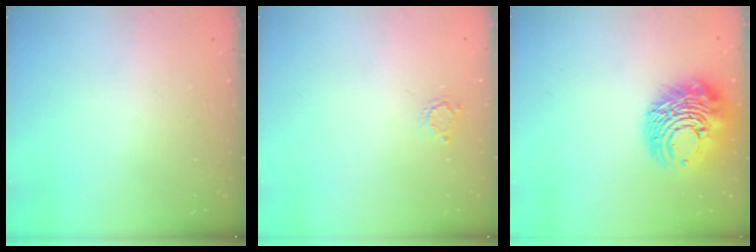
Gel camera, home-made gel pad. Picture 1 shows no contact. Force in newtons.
{"total": 2.6, "press": 2.6, "slide": 0.4}
{"total": 14.3, "press": 14.2, "slide": 1.5}